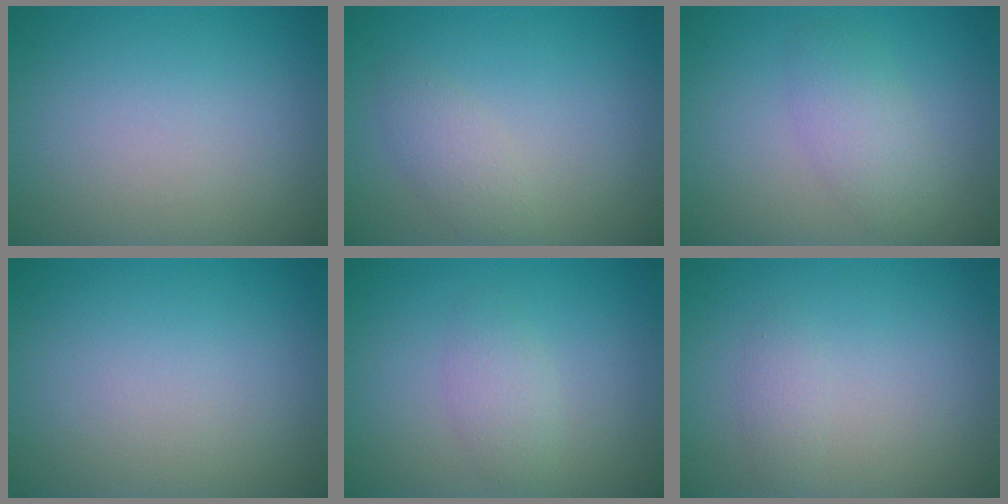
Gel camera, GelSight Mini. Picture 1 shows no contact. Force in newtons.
{"total": 1.9, "press": 1.9, "slide": 0.1}
{"total": 2.7, "press": 2.7, "slide": 0.3}
{"total": 0.0}
{"total": 1.9, "press": 1.9, "slide": 0.0}
{"total": 1.0, "press": 1.0, "slide": 0.0}